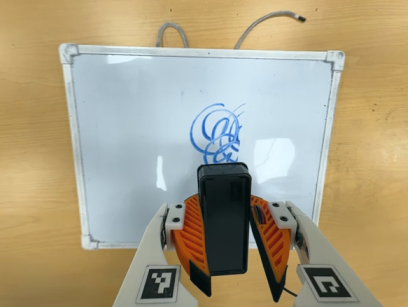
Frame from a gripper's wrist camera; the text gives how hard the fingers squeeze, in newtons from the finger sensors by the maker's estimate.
{"total": 8.0, "left": 8.8, "right": 7.1}